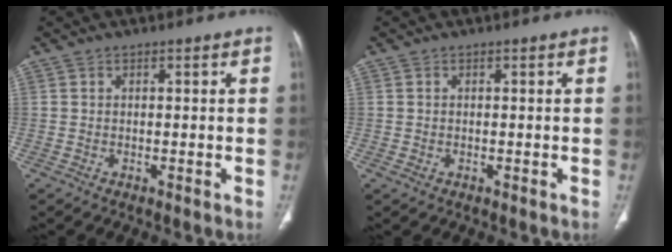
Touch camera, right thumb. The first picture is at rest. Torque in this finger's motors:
{"motor_torque": [1.58, 1.46, -0.37, -0.24, 0.00]}